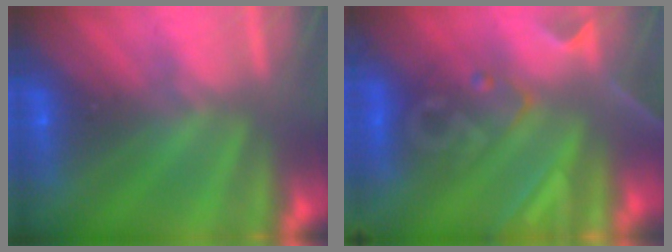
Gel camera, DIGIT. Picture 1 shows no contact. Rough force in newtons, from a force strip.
{"total": 8.5}